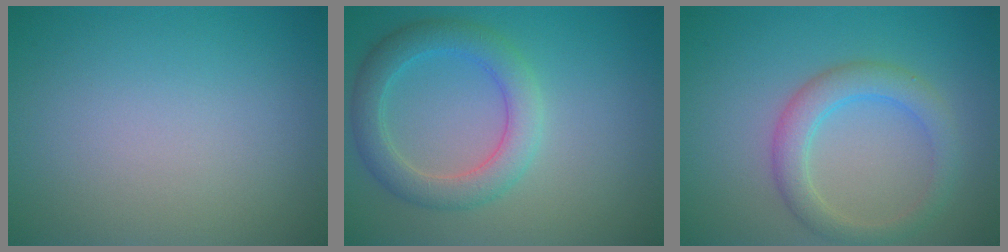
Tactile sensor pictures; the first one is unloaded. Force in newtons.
{"total": 4.1, "press": 4.1, "slide": 0.1}
{"total": 3.4, "press": 3.4, "slide": 0.1}